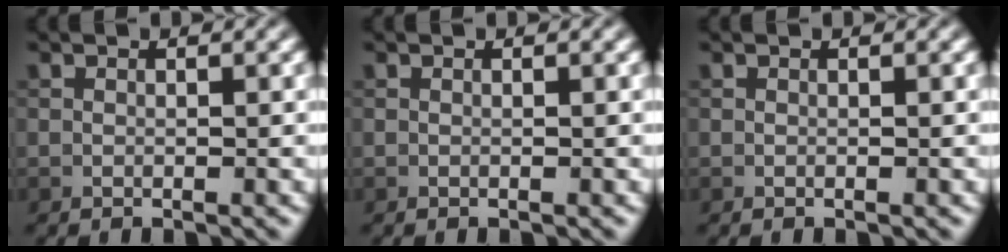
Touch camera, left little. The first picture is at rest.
{"total": 0.0}
{"total": 0.0}